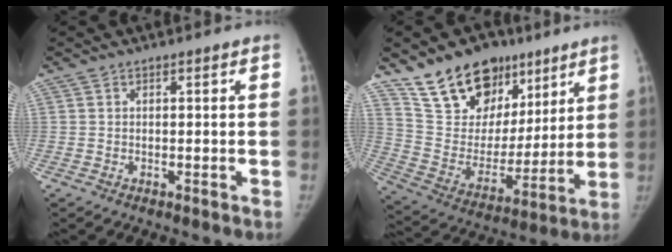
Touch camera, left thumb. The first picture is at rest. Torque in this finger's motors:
{"motor_torque": [0.61, 0.72, -0.15, -0.35, 0.05]}